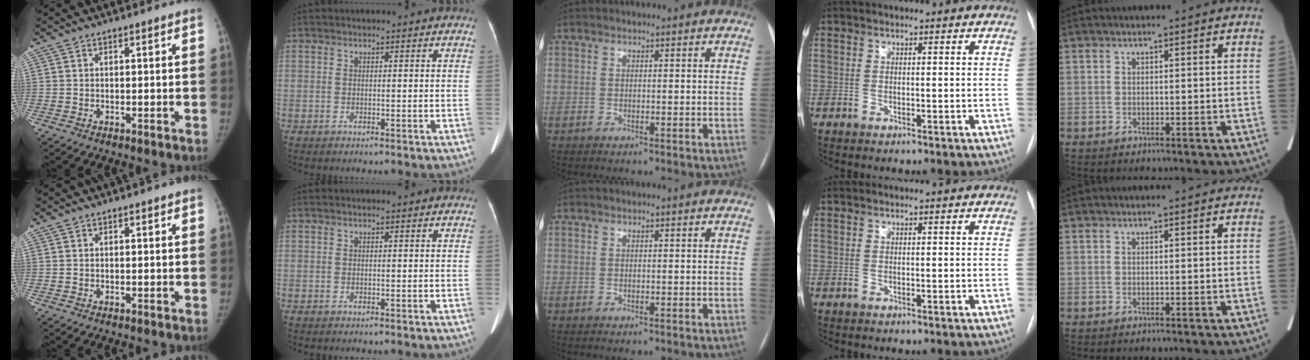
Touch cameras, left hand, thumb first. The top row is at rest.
{}